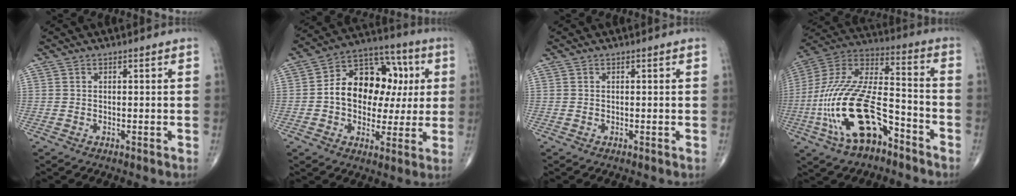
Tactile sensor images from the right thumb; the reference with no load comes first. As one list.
[{"total": 17.5, "force": [1.5, 12.4, 12.1], "torque": [-0.138, 0.032, 0.018]}, {"total": 0.0}, {"total": 23.2, "force": [-9.4, 10.6, 18.3], "torque": [-0.381, 0.056, -0.168]}]